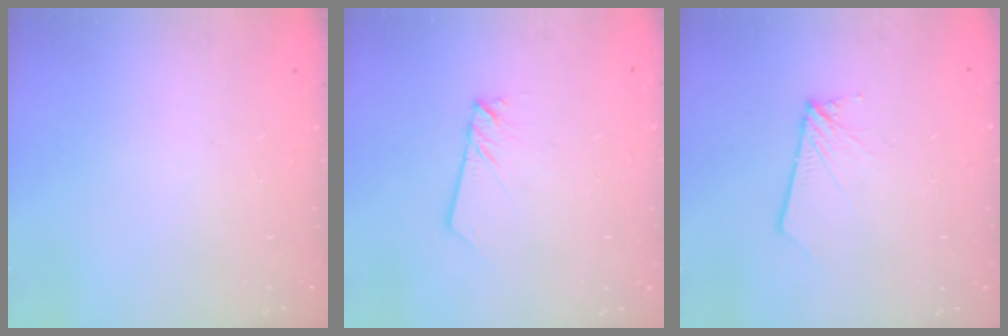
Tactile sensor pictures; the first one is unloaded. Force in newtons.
{"total": 1.9, "press": 1.9, "slide": 0.2}
{"total": 2.8, "press": 2.8, "slide": 0.3}